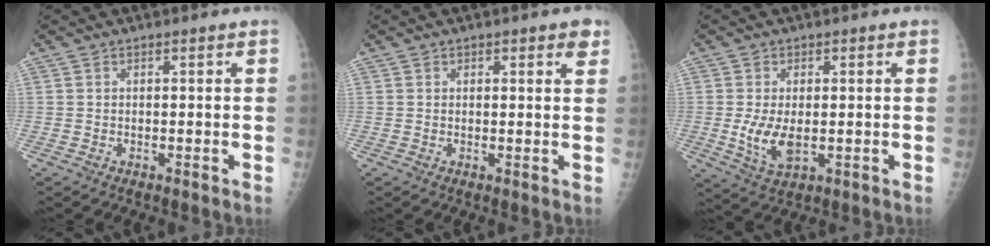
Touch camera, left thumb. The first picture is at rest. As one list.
[{"total": 2.7, "force": [1.5, 1.2, 1.8], "torque": [-0.007, -0.005, 0.015]}, {"total": 6.7, "force": [-0.7, 3.6, 5.6], "torque": [-0.108, -0.014, -0.006]}]